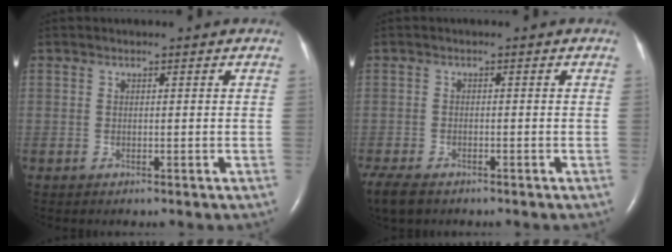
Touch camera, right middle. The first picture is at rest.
{"total": 6.7, "force": [-5.0, 2.8, 3.4], "torque": [-0.072, -0.014, -0.082]}